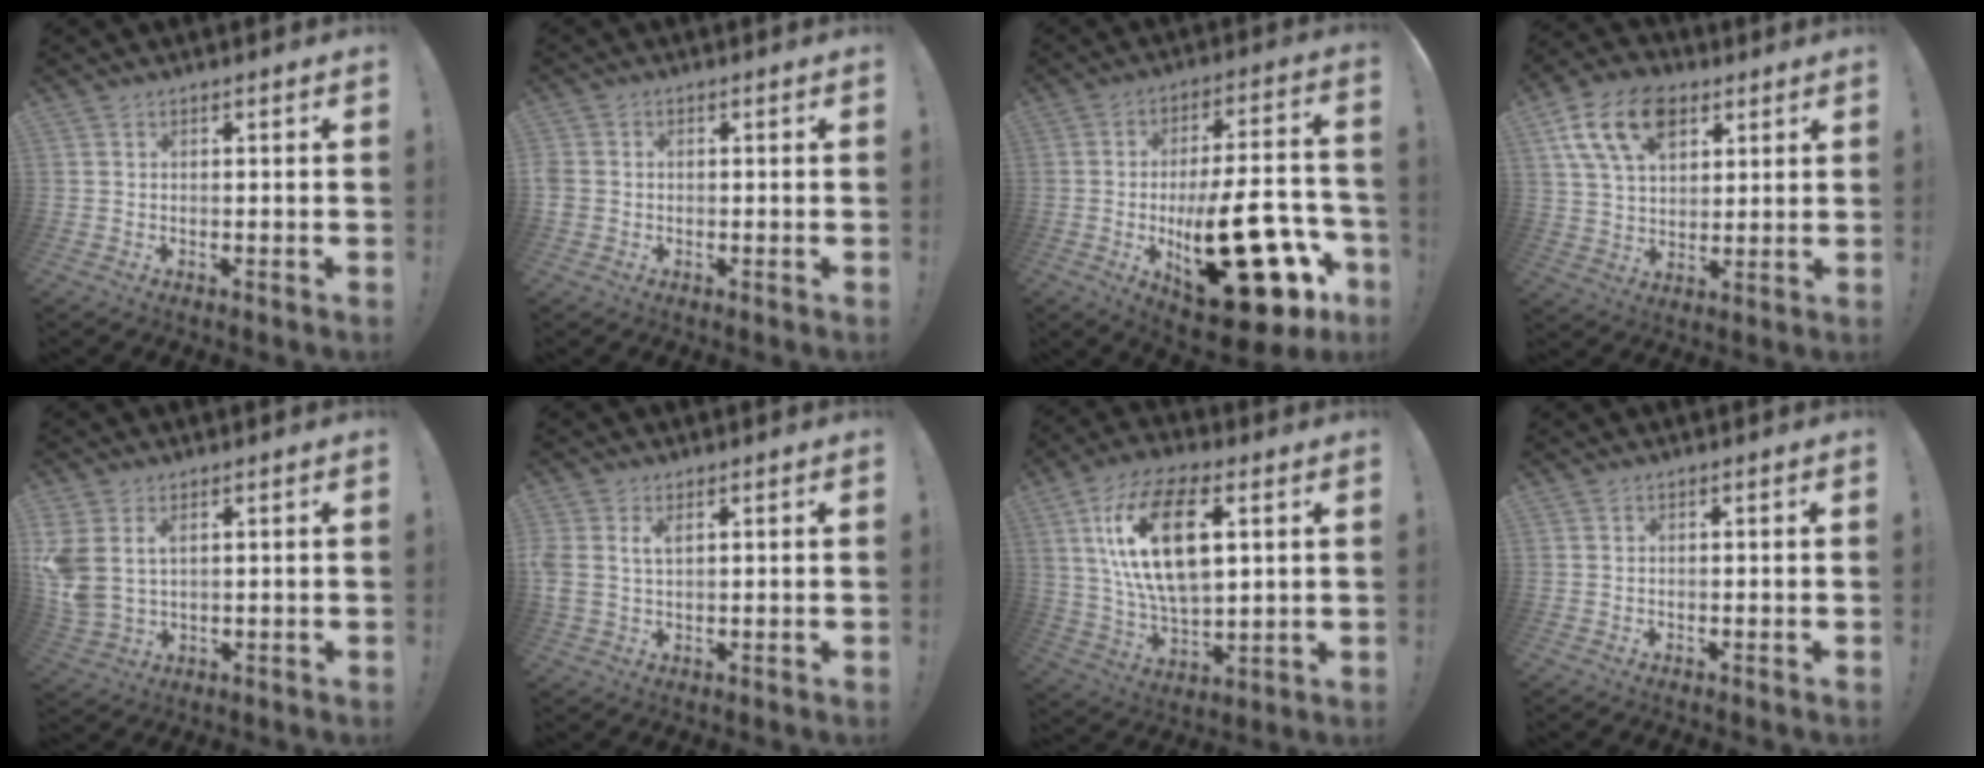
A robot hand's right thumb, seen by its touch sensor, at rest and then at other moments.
{"total": 2.5, "force": [-0.4, 2.2, 1.2], "torque": [-0.030, 0.003, -0.006]}
{"total": 28.3, "force": [-8.0, 11.4, 24.6], "torque": [-0.377, 0.041, -0.113]}
{"total": 16.2, "force": [7.7, 10.5, 9.7], "torque": [-0.168, -0.023, 0.144]}
{"total": 6.4, "force": [2.8, 4.0, 4.2], "torque": [-0.083, -0.014, 0.054]}
{"total": 3.4, "force": [1.6, 1.8, 2.5], "torque": [-0.047, -0.003, 0.028]}
{"total": 20.0, "force": [6.4, 10.6, 15.7], "torque": [-0.292, -0.010, 0.103]}
{"total": 0.0}